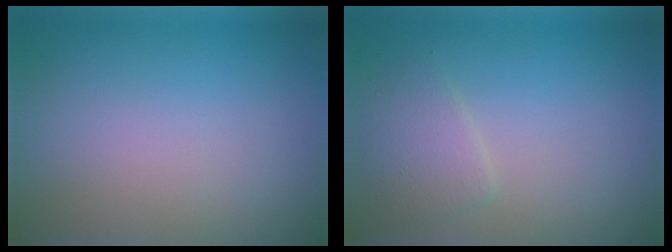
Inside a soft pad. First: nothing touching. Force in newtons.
{"total": 2.3, "press": 2.3, "slide": 0.1}